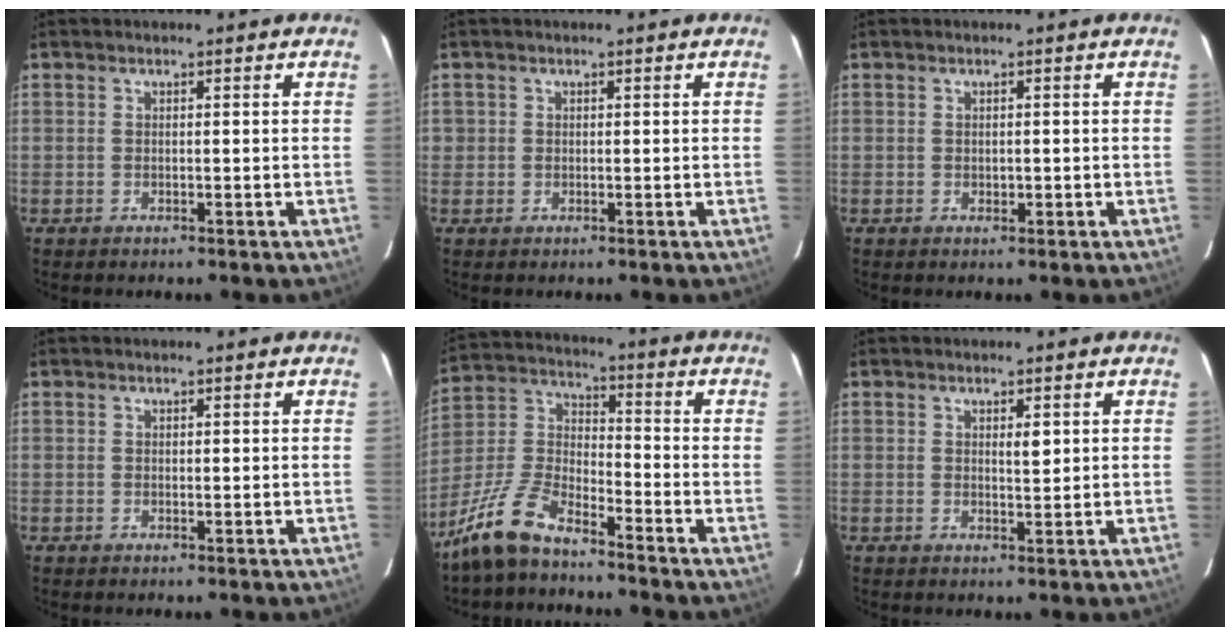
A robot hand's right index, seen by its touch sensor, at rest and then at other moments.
{"total": 0.9, "force": [0.1, 0.9, 0.1], "torque": [0.006, 0.003, -0.001]}
{"total": 1.0, "force": [-0.2, 0.6, 0.8], "torque": [-0.012, -0.001, 0.000]}
{"total": 0.0}
{"total": 10.1, "force": [-8.2, 2.7, 5.2], "torque": [-0.128, 0.005, -0.165]}
{"total": 1.8, "force": [0.7, 0.5, 1.5], "torque": [-0.024, -0.003, 0.011]}